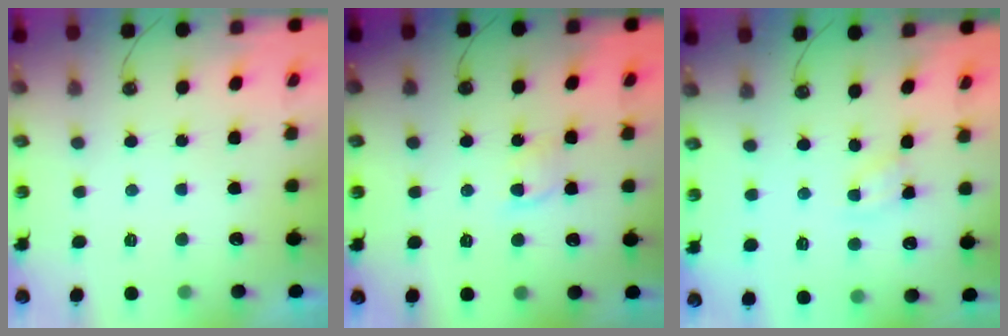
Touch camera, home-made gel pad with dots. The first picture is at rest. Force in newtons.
{"total": 3.5, "press": 3.5, "slide": 0.5}
{"total": 2.0, "press": 2.0, "slide": 0.3}